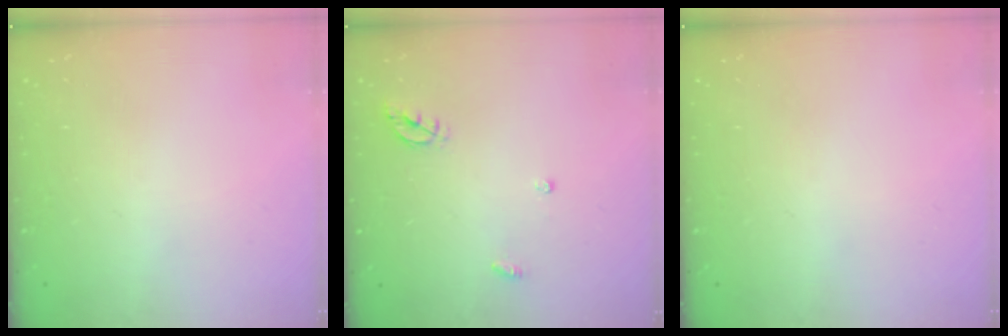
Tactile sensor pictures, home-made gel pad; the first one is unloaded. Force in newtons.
{"total": 5.5, "press": 5.5, "slide": 0.2}
{"total": 0.0}